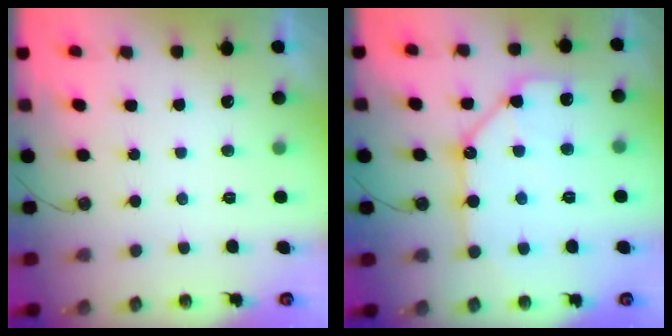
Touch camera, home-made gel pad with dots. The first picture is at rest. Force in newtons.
{"total": 14.7, "press": 14.6, "slide": 1.8}